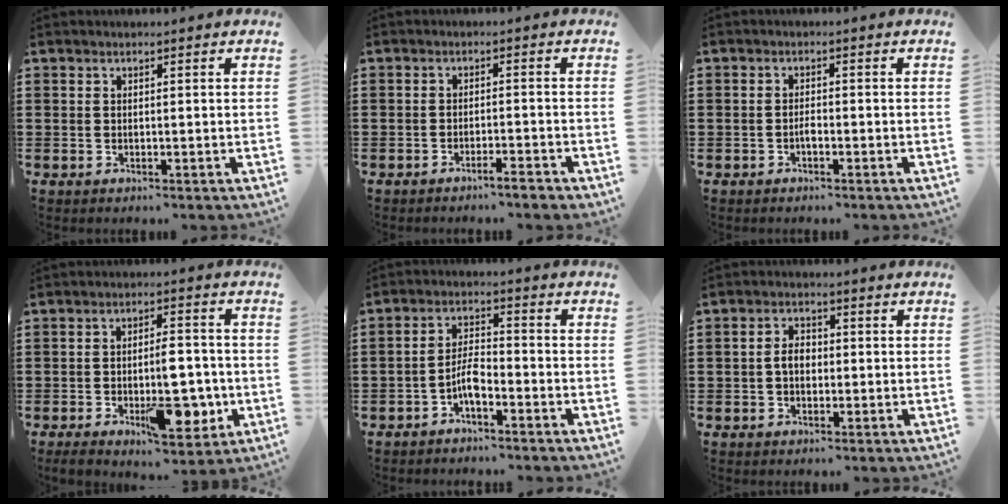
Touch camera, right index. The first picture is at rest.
{"total": 2.3, "force": [-2.1, -0.2, 1.0], "torque": [-0.016, 0.000, -0.041]}
{"total": 1.3, "force": [-0.8, 0.4, 1.0], "torque": [-0.022, -0.004, -0.014]}
{"total": 10.1, "force": [-3.1, 4.5, 8.5], "torque": [-0.113, -0.001, -0.046]}
{"total": 4.4, "force": [-2.5, 1.3, 3.4], "torque": [-0.084, -0.001, -0.054]}
{"total": 2.6, "force": [-0.3, 1.7, 2.0], "torque": [-0.047, 0.001, -0.009]}